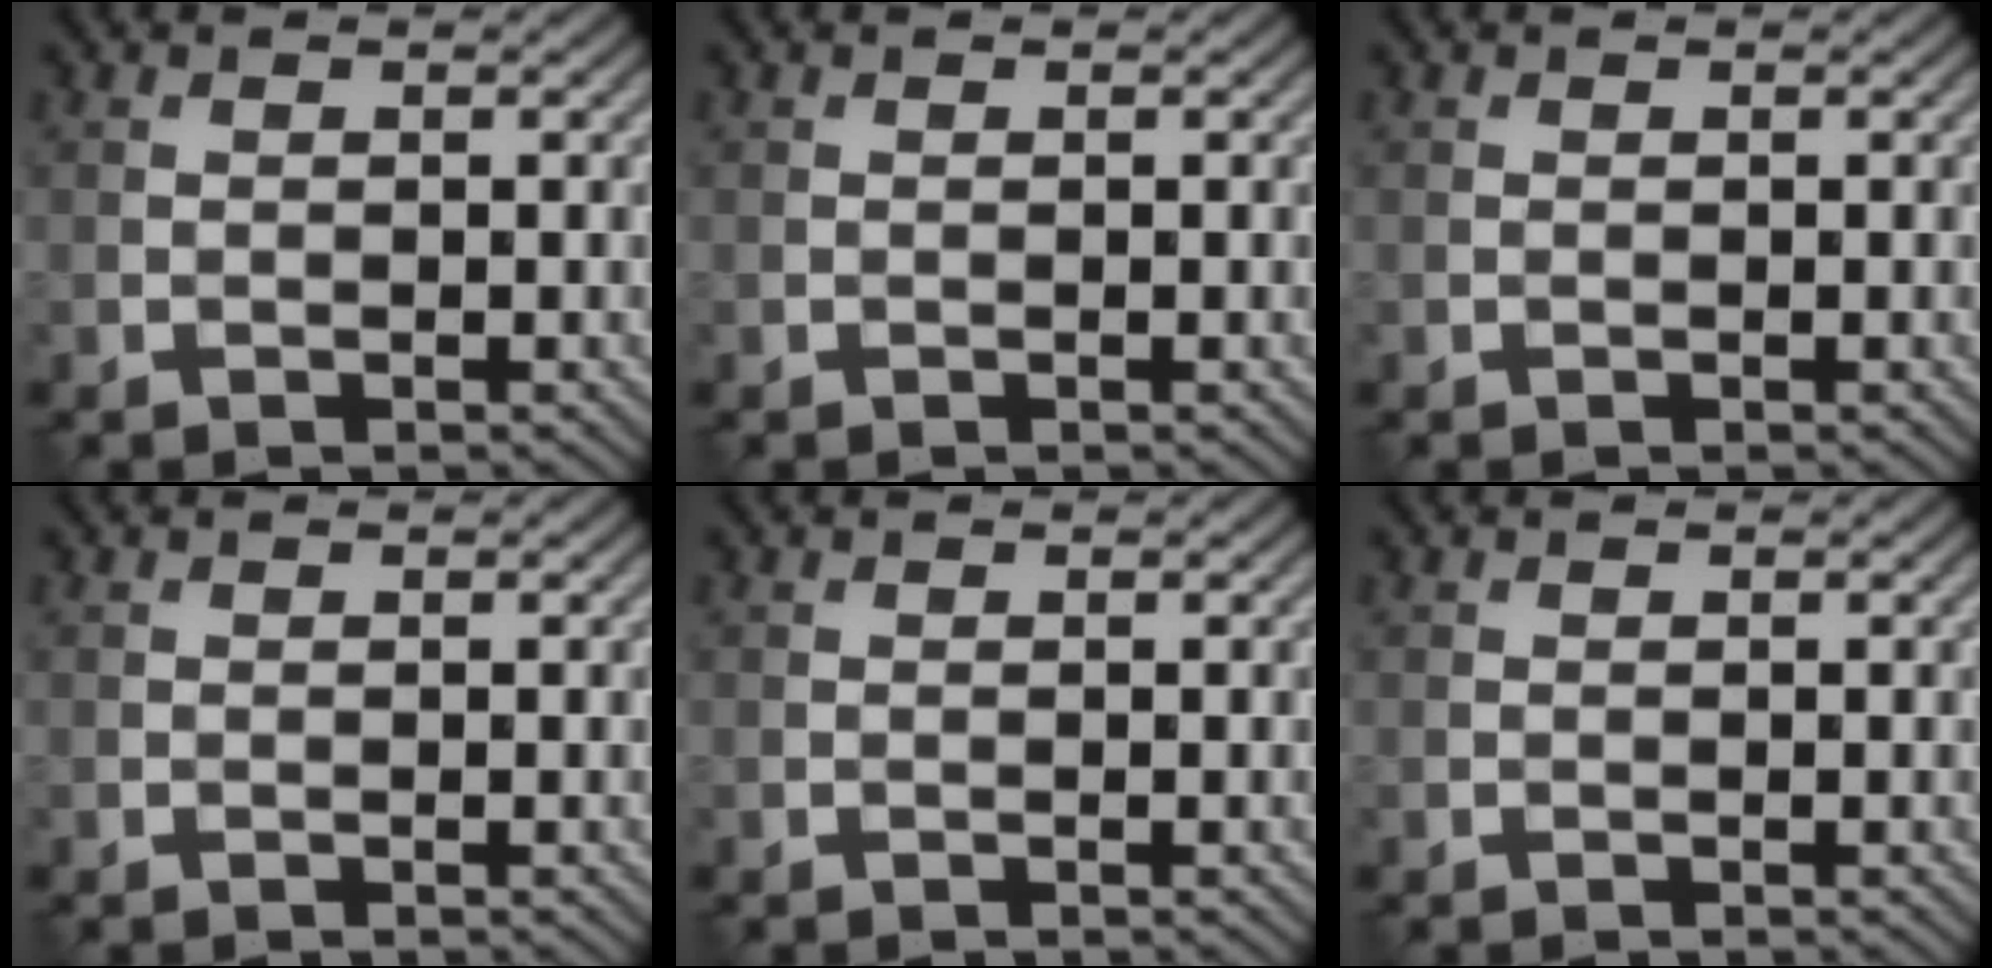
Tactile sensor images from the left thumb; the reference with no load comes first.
{"total": 0.0}
{"total": 0.0}
{"total": 0.0}
{"total": 0.0}
{"total": 0.0}